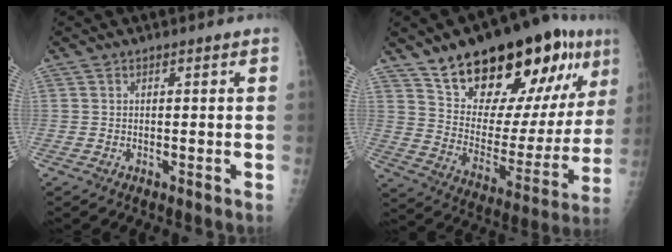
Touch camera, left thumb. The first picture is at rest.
{"total": 28.3, "force": [16.5, 11.7, 19.8], "torque": [-0.259, -0.046, 0.261]}